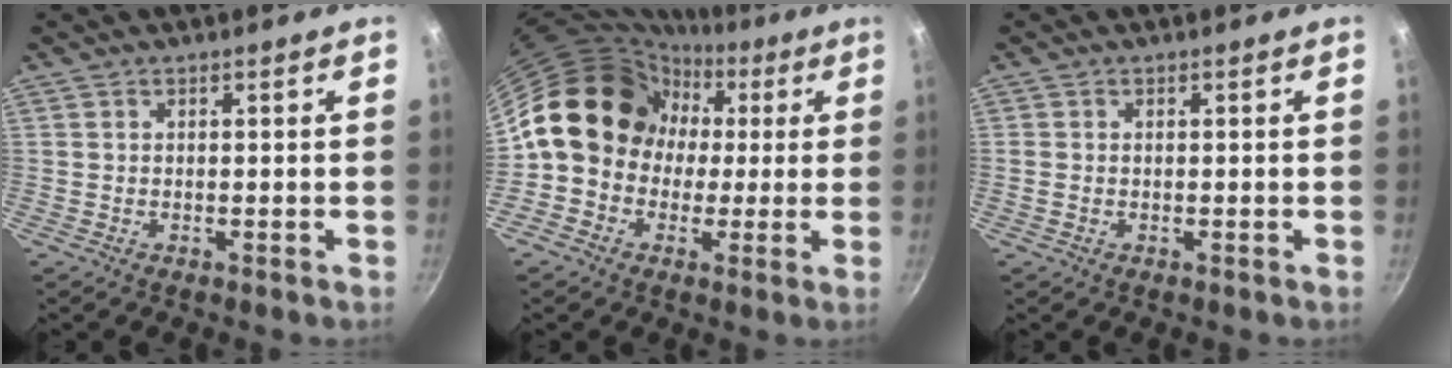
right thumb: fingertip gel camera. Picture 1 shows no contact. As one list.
[{"total": 14.6, "force": [0.5, 13.0, 6.8], "torque": [-0.061, 0.042, -0.005]}, {"total": 1.1, "force": [-0.2, 0.9, 0.6], "torque": [-0.015, 0.000, -0.001]}]